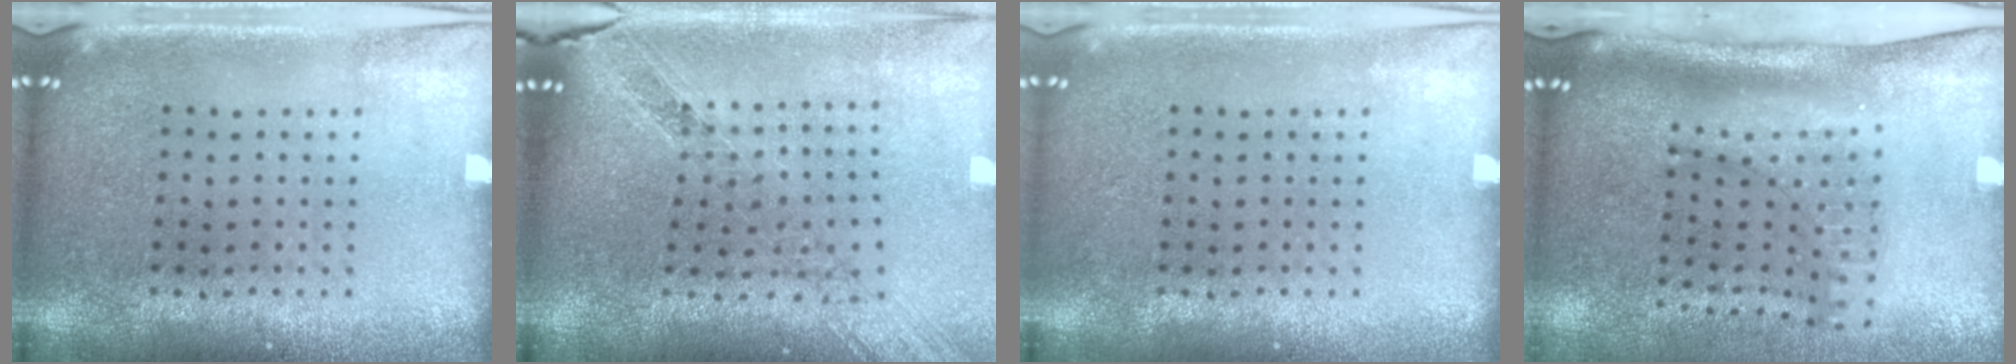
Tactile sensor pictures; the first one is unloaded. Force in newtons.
{"total": 1.1, "press": 1.1, "slide": 0.2}
{"total": 0.0}
{"total": 2.3, "press": 1.6, "slide": 1.6}